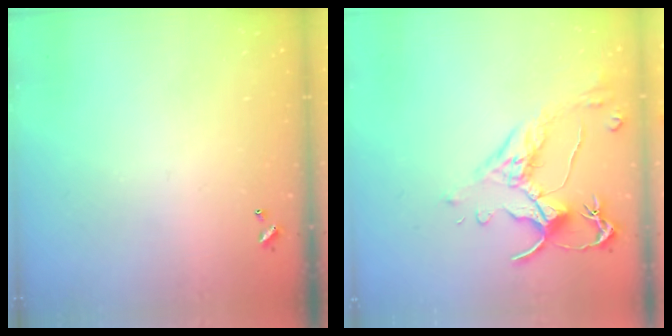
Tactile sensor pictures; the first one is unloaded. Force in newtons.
{"total": 2.5, "press": 2.2, "slide": 1.3}